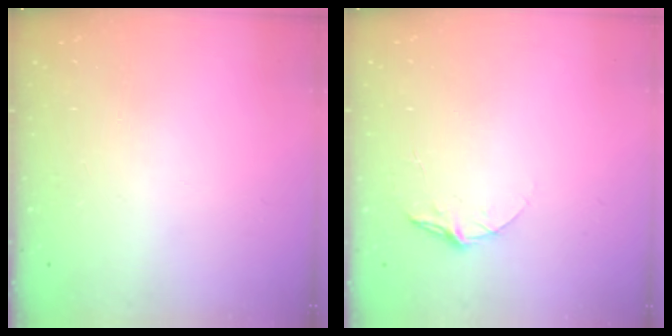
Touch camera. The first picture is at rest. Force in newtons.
{"total": 5.8, "press": 5.8, "slide": 0.5}